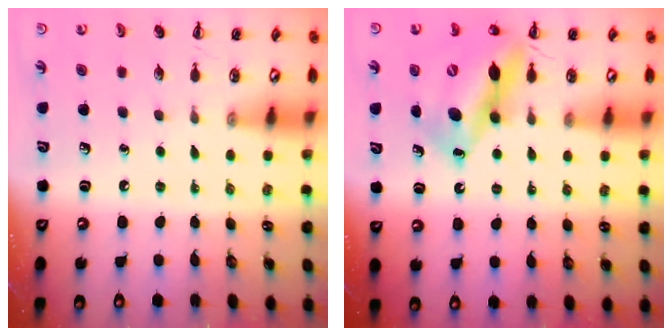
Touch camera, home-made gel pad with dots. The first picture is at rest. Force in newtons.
{"total": 13.9, "press": 13.5, "slide": 3.6}